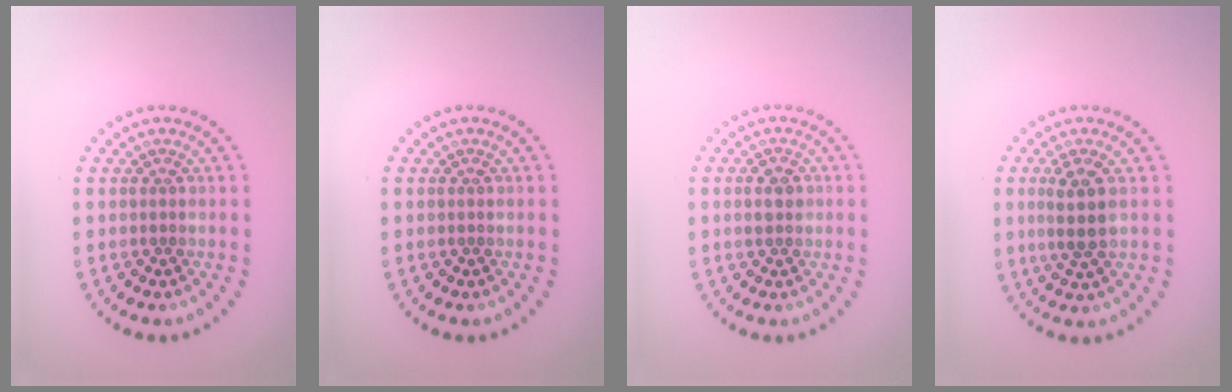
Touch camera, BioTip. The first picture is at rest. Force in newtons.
{"total": 0.0}
{"total": 2.2, "press": 2.2, "slide": 0.1}
{"total": 2.9, "press": 2.6, "slide": 1.4}